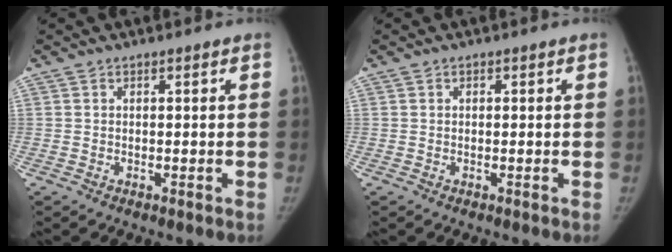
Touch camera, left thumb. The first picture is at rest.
{"total": 0.0}